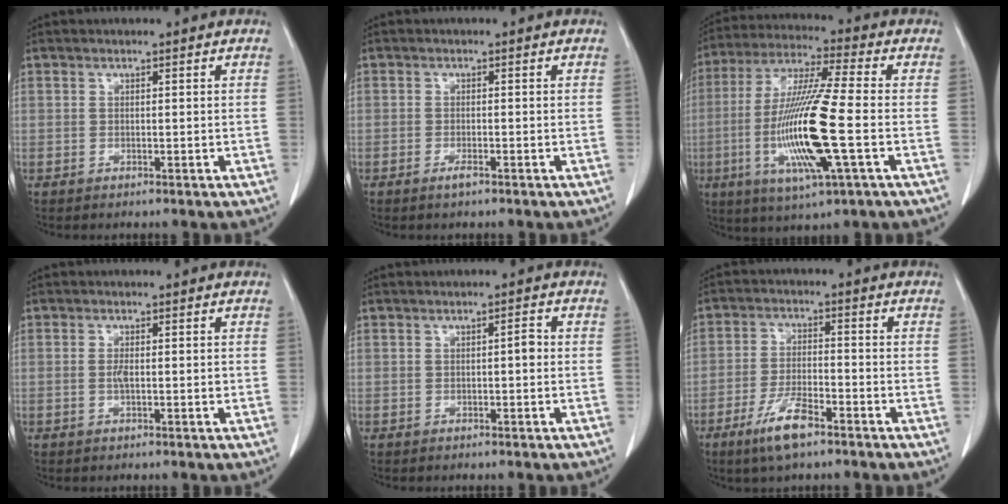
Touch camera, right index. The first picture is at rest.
{"total": 1.2, "force": [-0.8, 0.2, 0.9], "torque": [-0.020, -0.002, -0.013]}
{"total": 16.9, "force": [-3.6, 0.8, 16.5], "torque": [-0.340, -0.017, -0.071]}
{"total": 1.9, "force": [-0.2, 0.6, 1.8], "torque": [-0.038, -0.001, -0.004]}
{"total": 1.4, "force": [-0.1, 0.4, 1.3], "torque": [-0.019, 0.004, -0.001]}
{"total": 7.2, "force": [-4.7, 1.6, 5.2], "torque": [-0.109, -0.009, -0.085]}